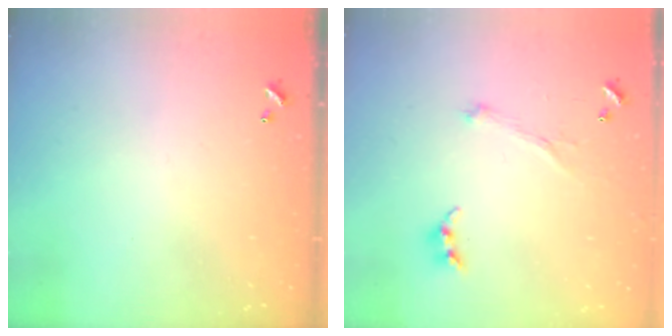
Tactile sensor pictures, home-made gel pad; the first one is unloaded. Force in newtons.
{"total": 2.1, "press": 2.0, "slide": 0.7}